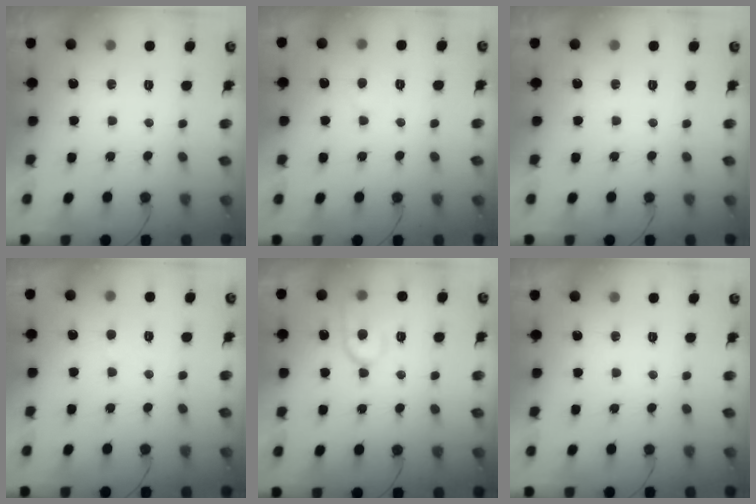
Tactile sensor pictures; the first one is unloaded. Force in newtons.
{"total": 2.4, "press": 2.4, "slide": 0.2}
{"total": 0.0}
{"total": 2.5, "press": 2.5, "slide": 0.2}
{"total": 12.0, "press": 12.0, "slide": 1.1}
{"total": 0.0}